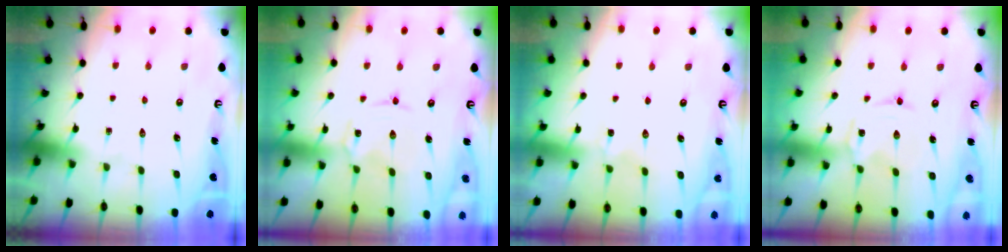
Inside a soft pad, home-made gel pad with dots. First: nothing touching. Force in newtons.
{"total": 0.8, "press": 0.8, "slide": 0.1}
{"total": 2.2, "press": 2.2, "slide": 0.4}
{"total": 0.0}